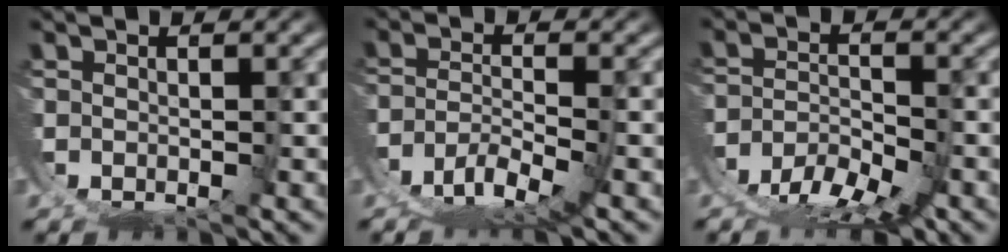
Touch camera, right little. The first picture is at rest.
{"total": 5.2, "force": [-3.0, 1.9, 3.8], "torque": [-0.052, -0.012, -0.046]}
{"total": 5.6, "force": [-3.5, 2.6, 3.5], "torque": [-0.038, -0.013, -0.062]}